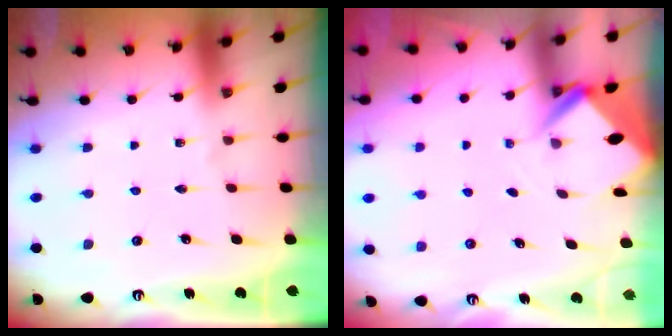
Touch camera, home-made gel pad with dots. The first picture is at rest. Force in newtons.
{"total": 2.8, "press": 2.8, "slide": 0.1}